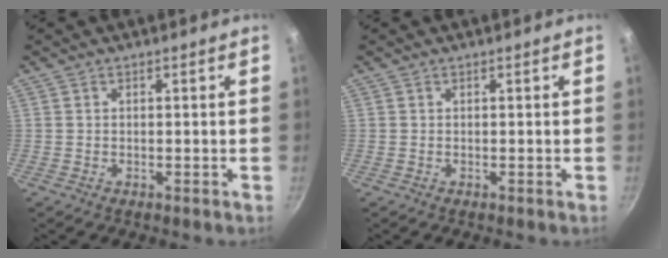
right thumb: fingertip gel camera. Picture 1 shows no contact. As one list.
[{"total": 0.0}]